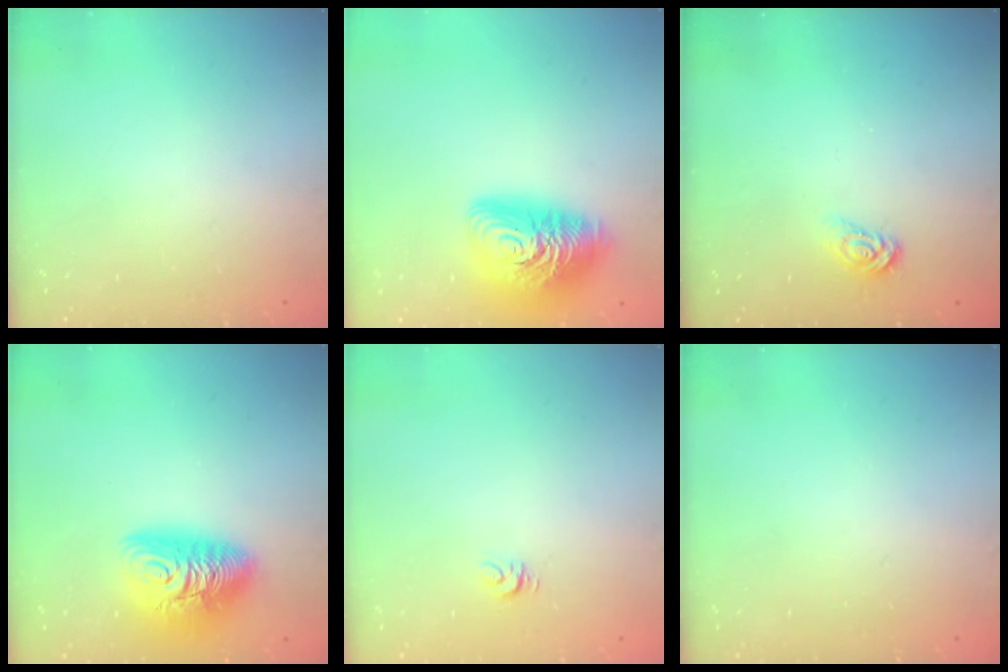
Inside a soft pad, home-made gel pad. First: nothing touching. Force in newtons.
{"total": 16.5, "press": 16.4, "slide": 1.4}
{"total": 3.0, "press": 3.0, "slide": 0.3}
{"total": 12.9, "press": 12.9, "slide": 1.2}
{"total": 3.9, "press": 3.9, "slide": 0.2}
{"total": 0.0}